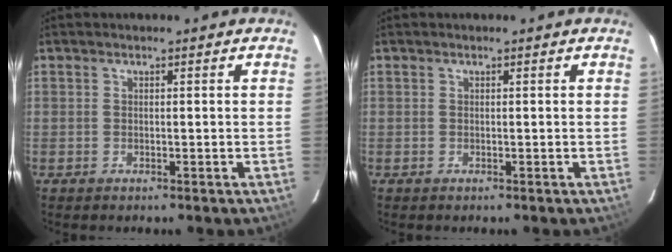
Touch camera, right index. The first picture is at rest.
{"total": 0.0}